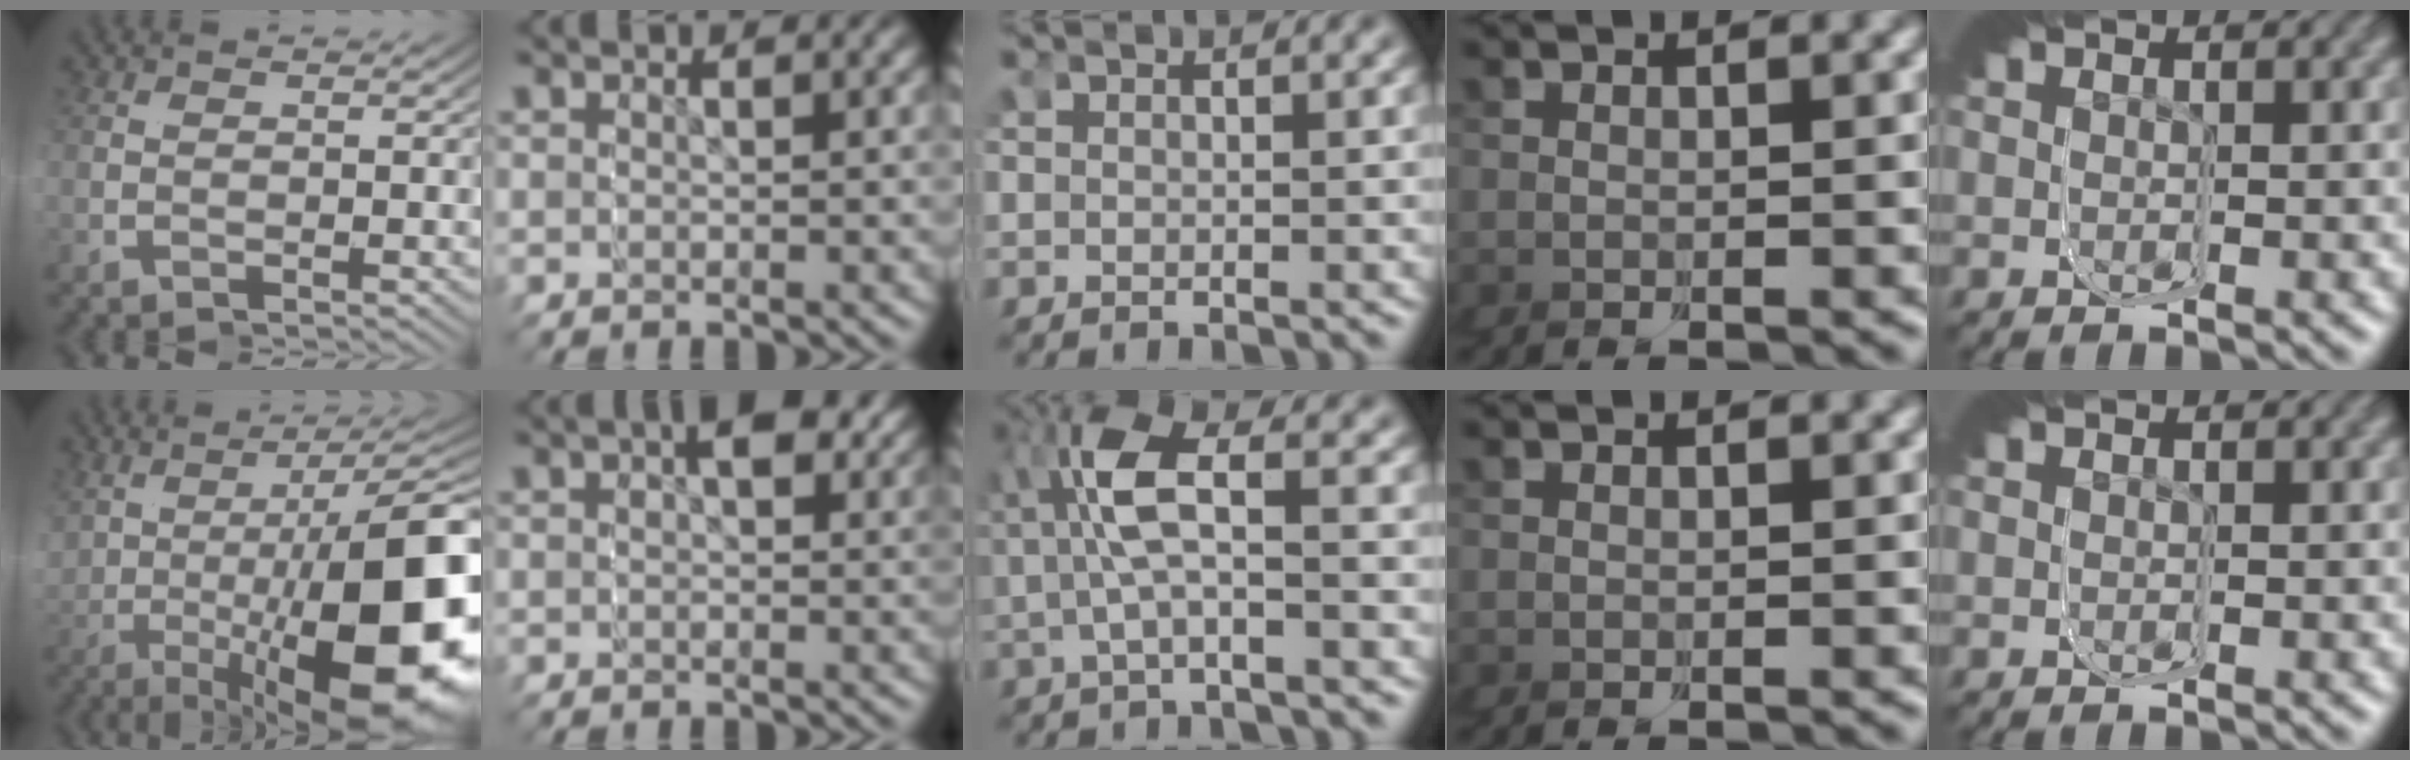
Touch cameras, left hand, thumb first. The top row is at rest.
{"thumb": {"total": 15.1, "force": [-1.8, 3.0, 14.7], "torque": [-0.186, 0.020, -0.014]}, "index": {"total": 2.2, "force": [1.0, 1.5, 1.3], "torque": [-0.013, 0.000, 0.011]}, "middle": {"total": 6.0, "force": [0.7, 2.6, 5.3], "torque": [-0.122, 0.009, 0.003]}}